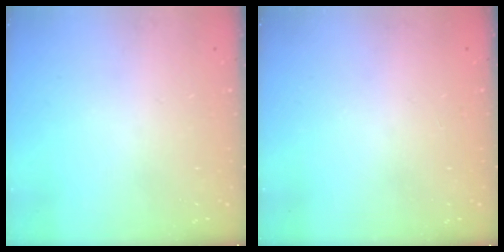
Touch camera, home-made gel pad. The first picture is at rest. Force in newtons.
{"total": 0.0}